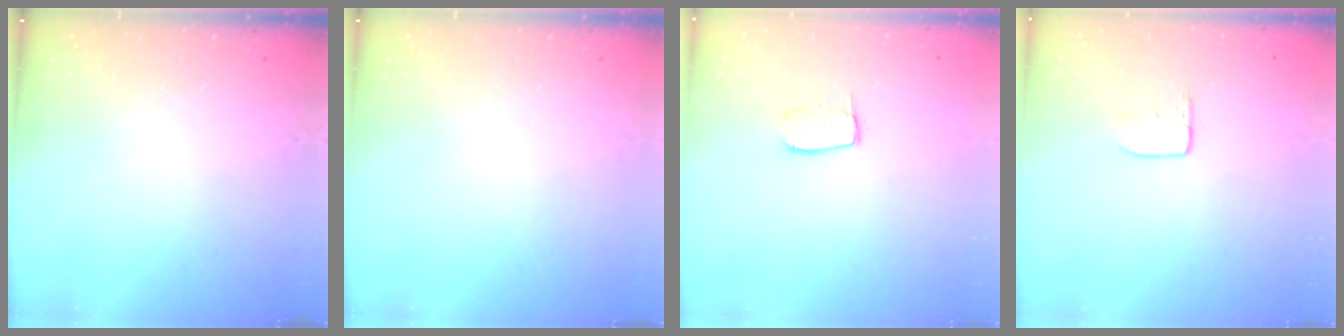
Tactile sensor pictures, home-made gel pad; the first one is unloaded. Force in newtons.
{"total": 0.0}
{"total": 6.7, "press": 6.7, "slide": 0.4}
{"total": 5.4, "press": 5.4, "slide": 0.4}